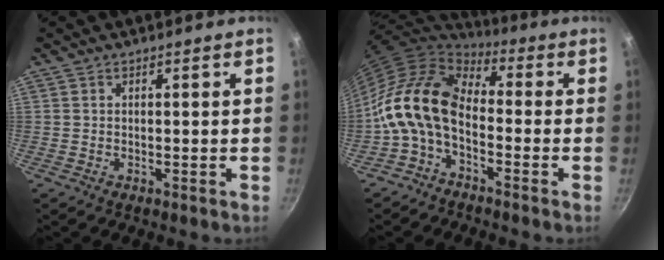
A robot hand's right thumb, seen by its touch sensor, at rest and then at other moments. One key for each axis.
{"total": 13.9, "fx": -3.1, "fy": 8.6, "fz": 10.4, "tx": -0.180, "ty": 0.042, "tz": -0.082}